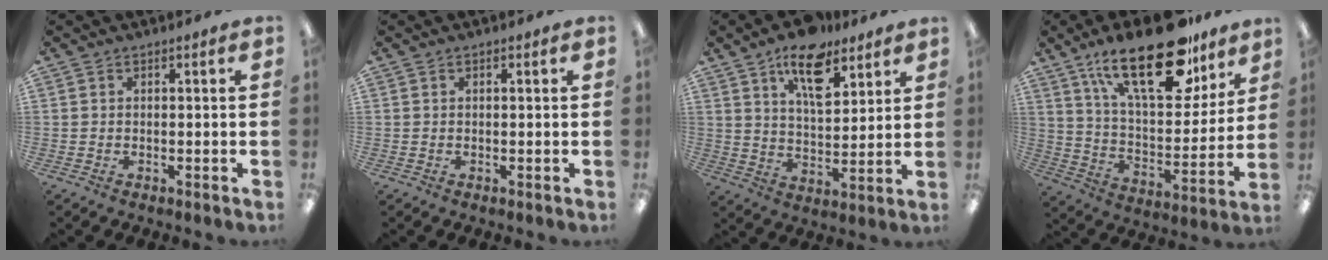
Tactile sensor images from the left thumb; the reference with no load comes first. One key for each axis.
{"total": 0.5, "fx": 0.2, "fy": 0.1, "fz": 0.5, "tx": -0.010, "ty": 0.003, "tz": 0.003}
{"total": 13.7, "fx": 8.8, "fy": 6.5, "fz": 8.3, "tx": -0.125, "ty": -0.038, "tz": 0.153}
{"total": 26.9, "fx": 16.6, "fy": 11.6, "fz": 17.7, "tx": -0.276, "ty": -0.089, "tz": 0.281}